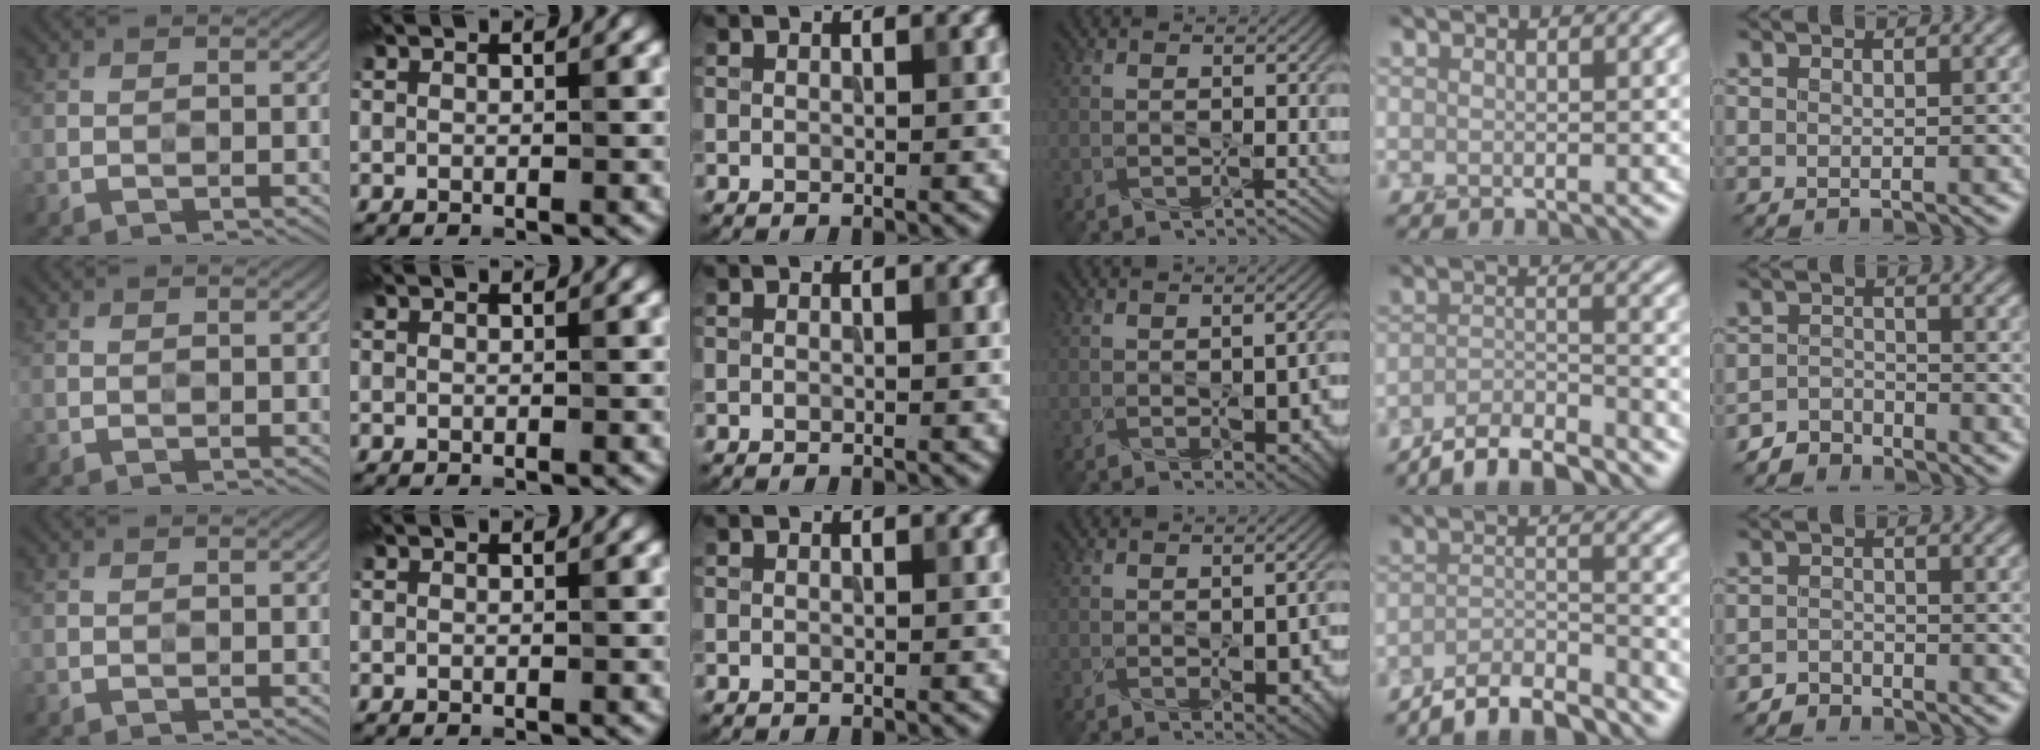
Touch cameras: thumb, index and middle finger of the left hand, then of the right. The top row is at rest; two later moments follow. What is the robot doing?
{"motion": "wipe", "object": "whiteboard"}